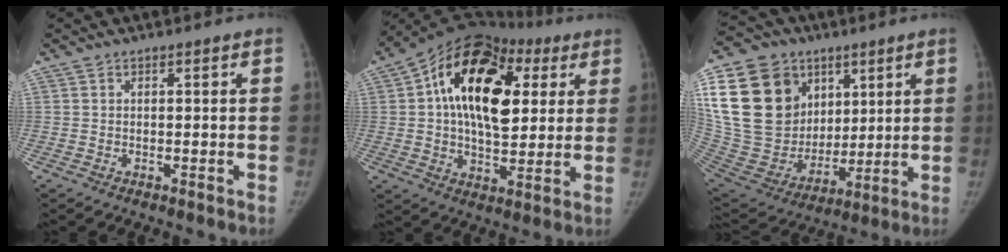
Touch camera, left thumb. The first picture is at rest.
{"total": 22.4, "force": [5.4, 13.4, 17.1], "torque": [-0.252, 0.014, 0.075]}
{"total": 29.2, "force": [10.1, 22.2, 16.0], "torque": [-0.319, 0.017, 0.204]}